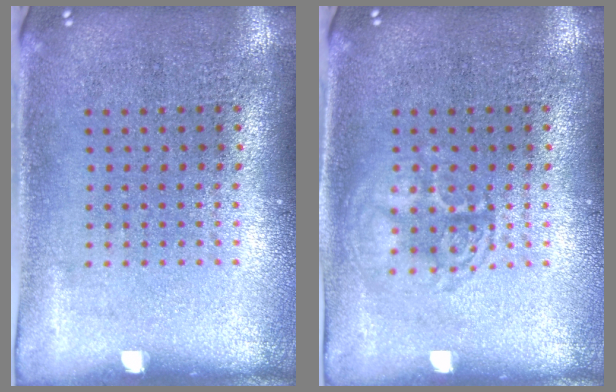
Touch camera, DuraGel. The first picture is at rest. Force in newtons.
{"total": 2.2, "press": 2.1, "slide": 0.4}